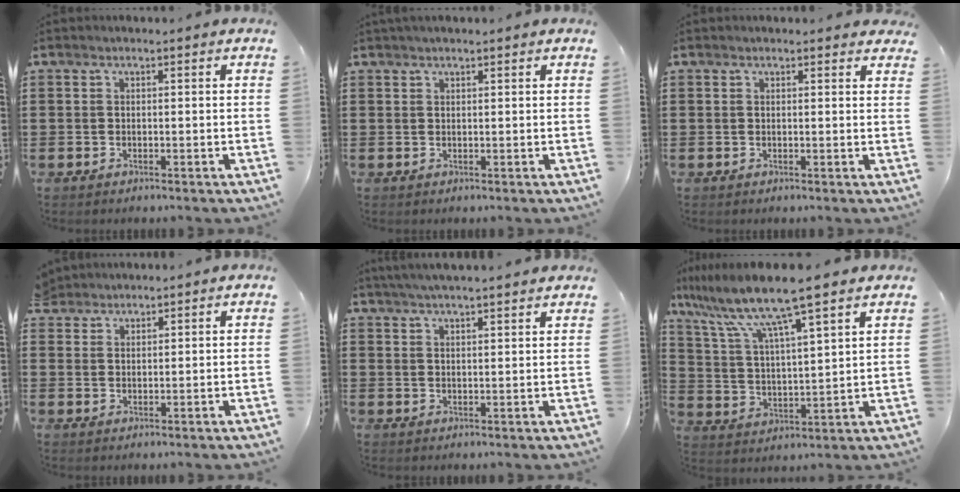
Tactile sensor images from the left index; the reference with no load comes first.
{"total": 0.7, "force": [0.6, 0.0, 0.3], "torque": [-0.007, 0.000, 0.012]}
{"total": 1.0, "force": [0.9, 0.2, 0.3], "torque": [0.001, -0.002, 0.015]}
{"total": 2.0, "force": [1.9, 0.6, -0.3], "torque": [0.000, 0.004, 0.039]}
{"total": 3.3, "force": [3.1, -0.5, 0.9], "torque": [-0.028, -0.008, 0.056]}
{"total": 9.6, "force": [7.9, 0.1, 5.4], "torque": [-0.138, -0.045, 0.128]}